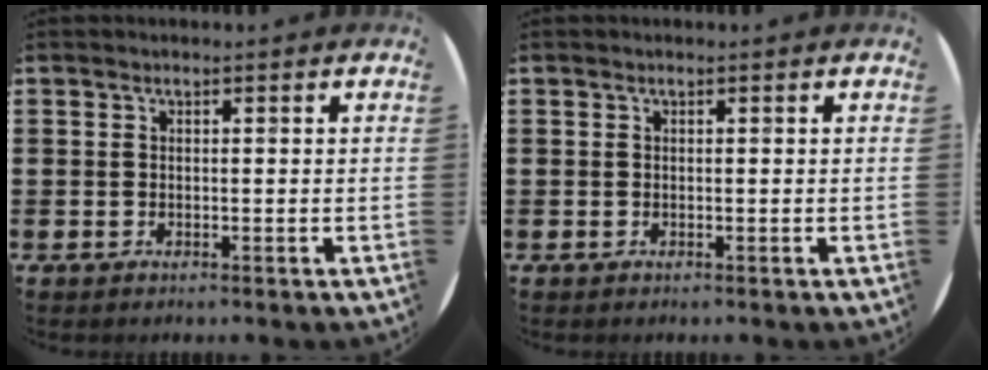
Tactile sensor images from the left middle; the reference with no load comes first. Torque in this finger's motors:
{"motor_torque": [0.00, 0.00, 0.00, 0.00]}